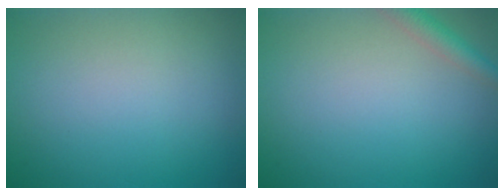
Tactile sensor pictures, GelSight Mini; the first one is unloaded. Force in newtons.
{"total": 2.1, "press": 2.1, "slide": 0.1}